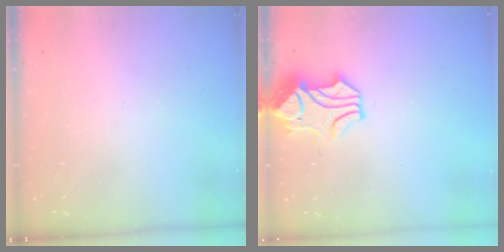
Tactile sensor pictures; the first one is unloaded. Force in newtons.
{"total": 2.1, "press": 2.0, "slide": 0.7}